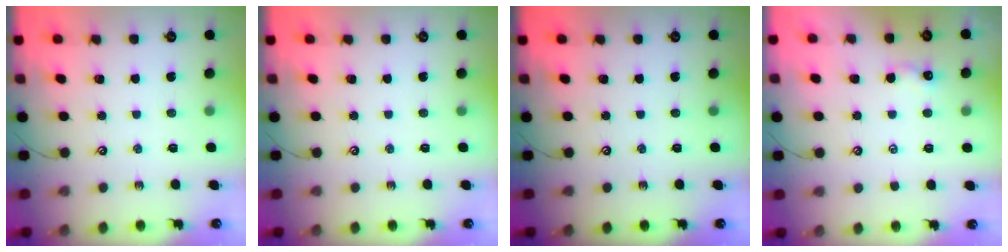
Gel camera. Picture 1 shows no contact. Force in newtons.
{"total": 0.0}
{"total": 0.0}
{"total": 1.8, "press": 1.8, "slide": 0.3}